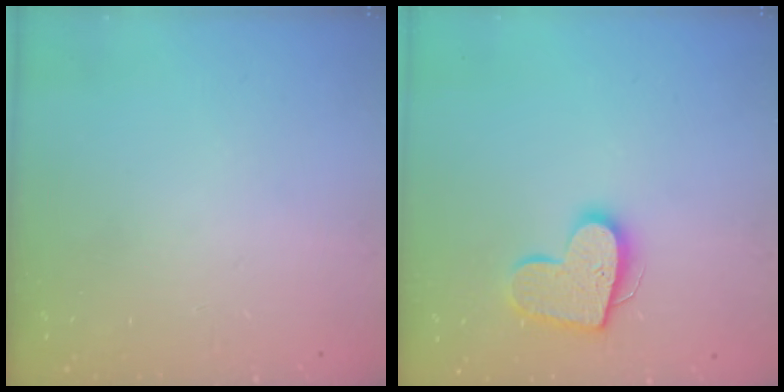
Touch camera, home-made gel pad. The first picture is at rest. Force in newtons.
{"total": 14.2, "press": 14.2, "slide": 1.0}